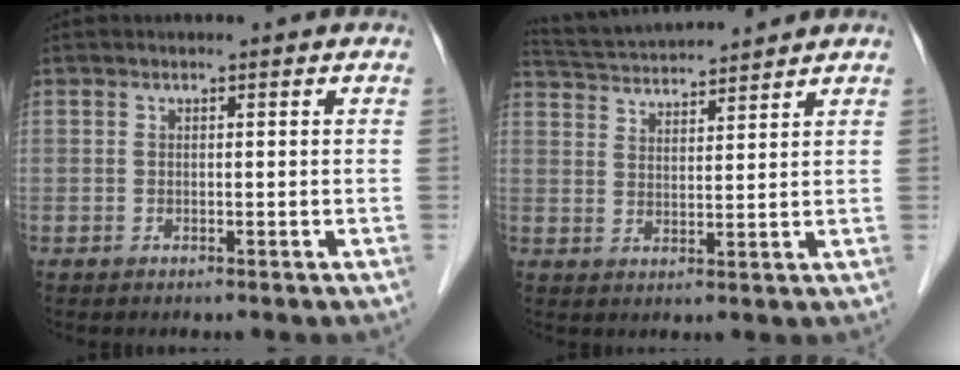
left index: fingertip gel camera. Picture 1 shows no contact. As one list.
[{"total": 9.8, "force": [9.4, -0.1, 2.6], "torque": [-0.059, 0.028, 0.159]}]